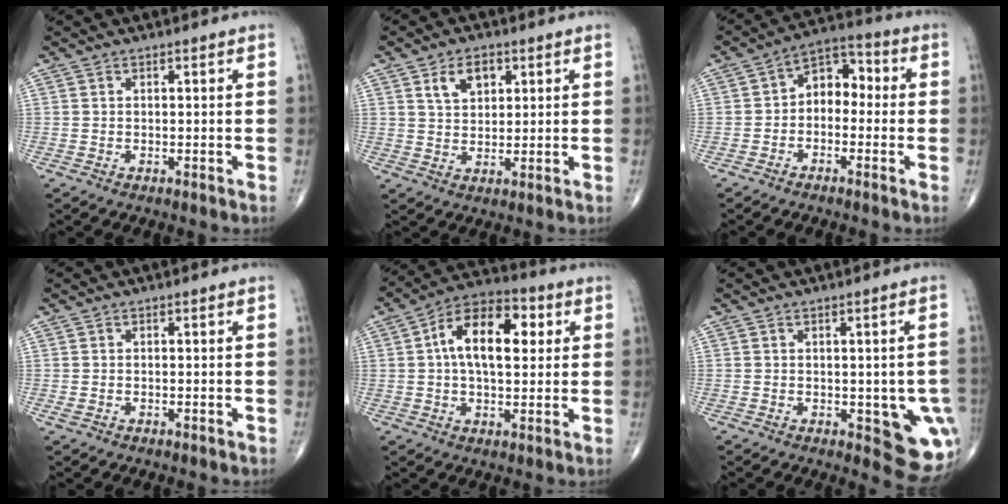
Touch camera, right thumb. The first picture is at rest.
{"total": 6.0, "force": [2.8, 3.8, 3.8], "torque": [-0.047, -0.009, 0.049]}
{"total": 7.4, "force": [-0.8, 5.3, 5.1], "torque": [-0.049, 0.038, -0.033]}
{"total": 0.6, "force": [-0.1, 0.5, 0.4], "torque": [-0.012, -0.001, -0.001]}
{"total": 14.1, "force": [2.8, 7.7, 11.5], "torque": [-0.174, 0.020, 0.038]}
{"total": 9.4, "force": [-1.8, 4.3, 8.2], "torque": [-0.057, -0.012, -0.014]}